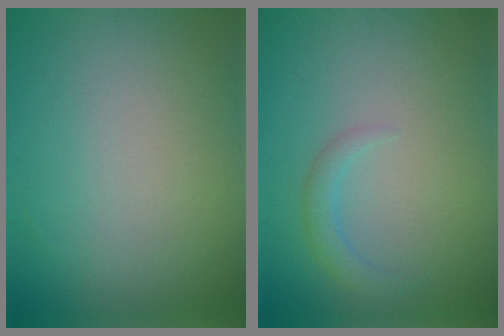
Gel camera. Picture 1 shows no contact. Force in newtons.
{"total": 1.7, "press": 1.7, "slide": 0.2}